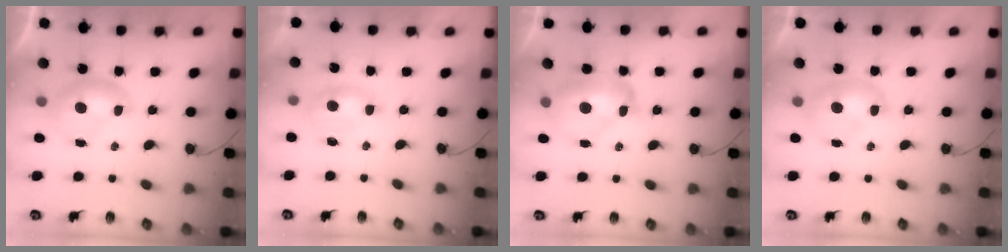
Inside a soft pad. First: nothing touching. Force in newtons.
{"total": 0.9, "press": 0.7, "slide": 0.6}
{"total": 4.4, "press": 4.4, "slide": 0.5}
{"total": 1.6, "press": 1.6, "slide": 0.3}